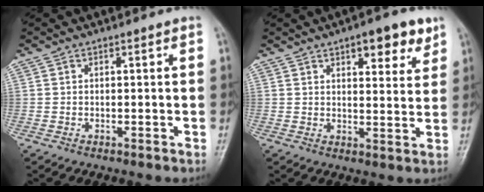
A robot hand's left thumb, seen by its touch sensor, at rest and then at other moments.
{"total": 8.6, "force": [5.1, 3.3, 6.0], "torque": [-0.057, -0.023, 0.067]}